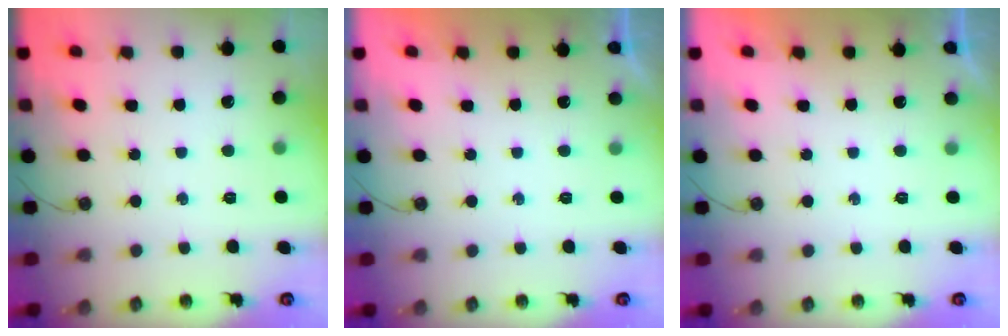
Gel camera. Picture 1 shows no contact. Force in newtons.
{"total": 0.0}
{"total": 0.0}